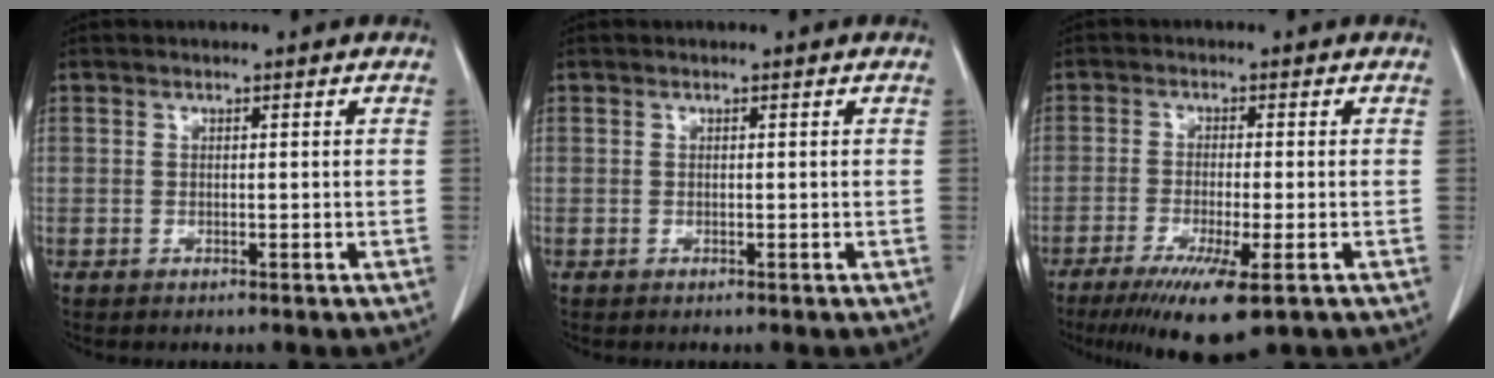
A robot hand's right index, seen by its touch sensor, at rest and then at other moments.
{"total": 0.0}
{"total": 9.4, "force": [-5.4, 0.7, 7.6], "torque": [-0.130, -0.030, -0.083]}